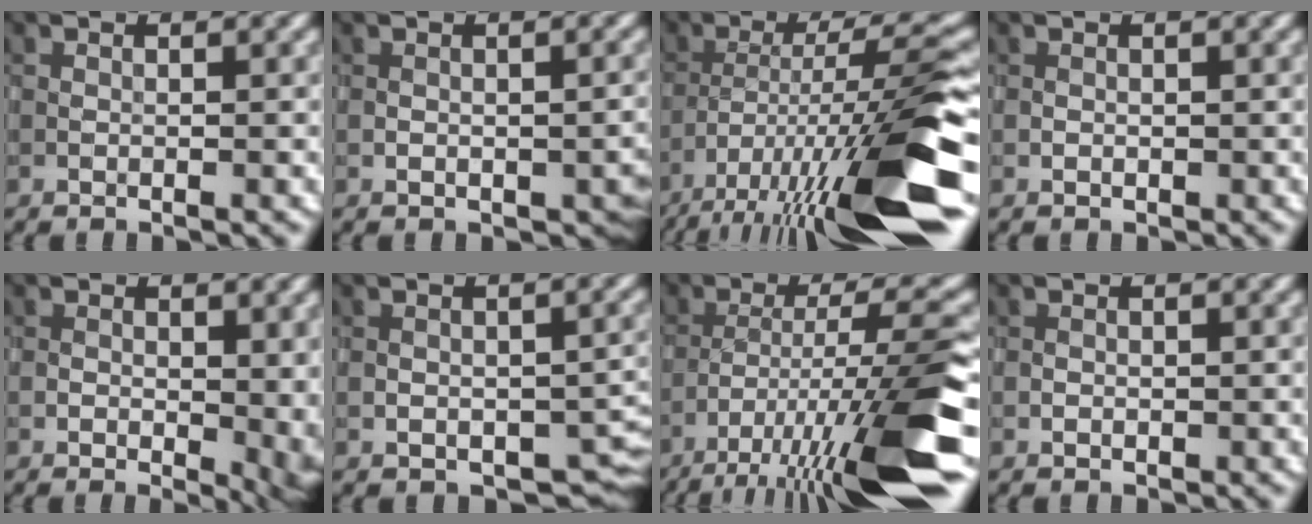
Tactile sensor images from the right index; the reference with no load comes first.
{"total": 1.9, "force": [-0.6, 1.1, 1.5], "torque": [-0.020, -0.009, 0.000]}
{"total": 14.0, "force": [-7.0, 2.0, 11.9], "torque": [-0.200, 0.002, -0.111]}
{"total": 0.0}
{"total": 4.5, "force": [-0.1, 1.9, 4.1], "torque": [-0.042, -0.009, 0.001]}
{"total": 3.5, "force": [-1.1, 2.0, 2.6], "torque": [-0.031, -0.011, -0.008]}
{"total": 12.7, "force": [-6.6, 1.3, 10.8], "torque": [-0.171, 0.006, -0.105]}
{"total": 0.0}